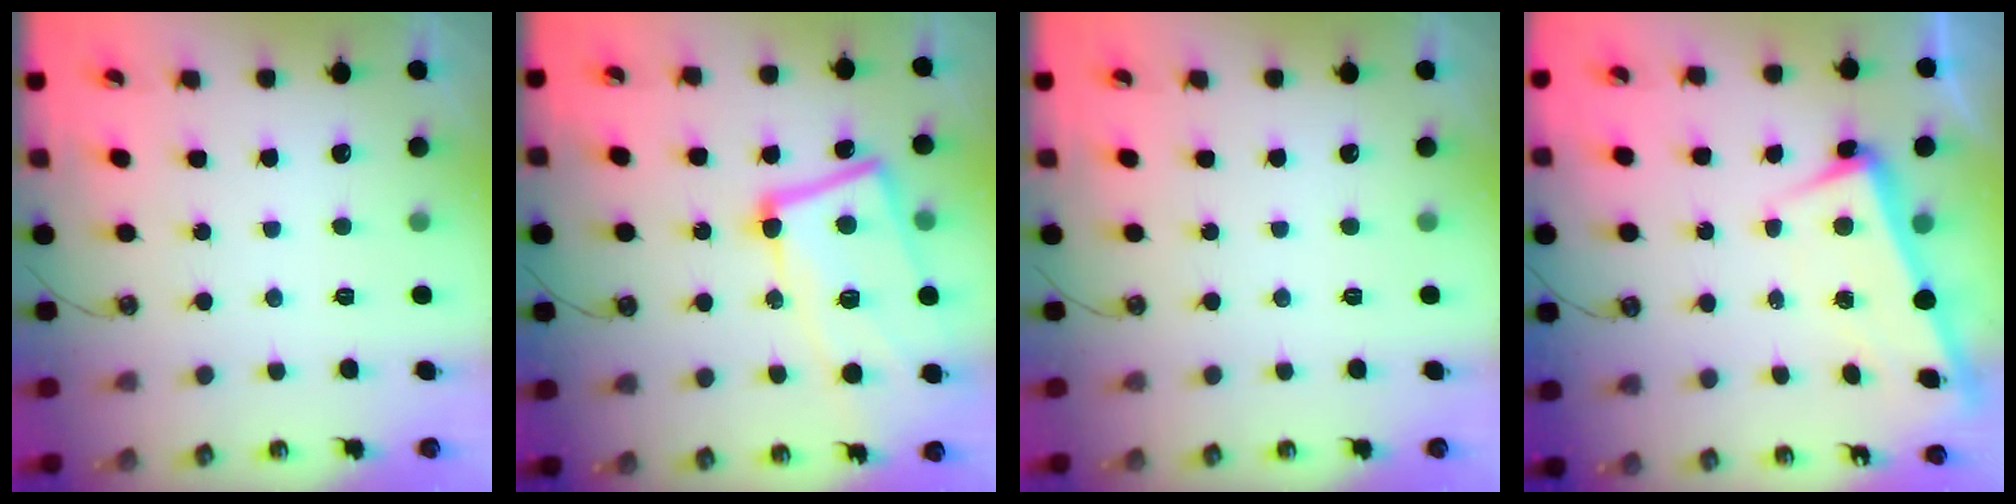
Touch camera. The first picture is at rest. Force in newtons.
{"total": 13.9, "press": 13.7, "slide": 2.4}
{"total": 0.0}
{"total": 2.9, "press": 2.8, "slide": 0.9}